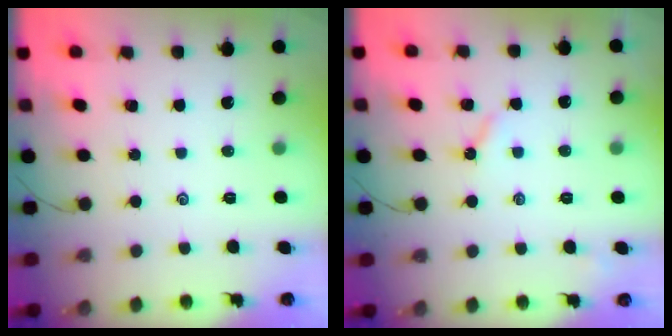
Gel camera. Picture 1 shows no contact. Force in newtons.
{"total": 2.8, "press": 2.8, "slide": 0.5}